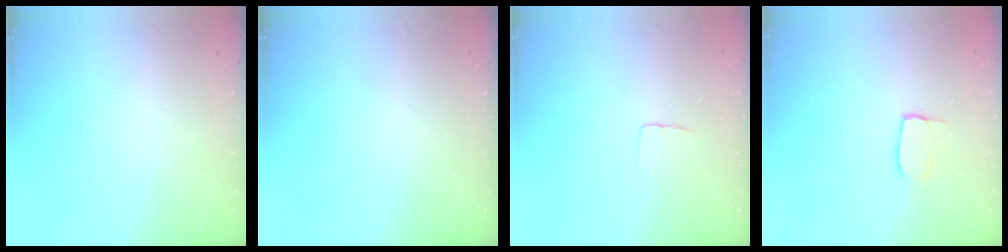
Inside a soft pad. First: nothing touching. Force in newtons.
{"total": 0.0}
{"total": 3.9, "press": 3.9, "slide": 0.3}
{"total": 5.1, "press": 5.1, "slide": 0.4}